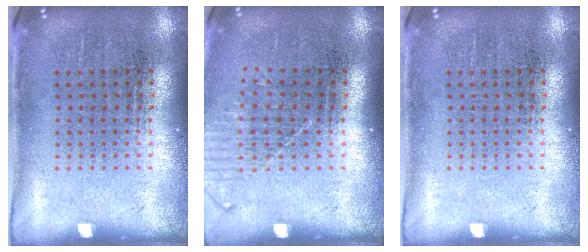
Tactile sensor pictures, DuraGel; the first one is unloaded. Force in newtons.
{"total": 1.3, "press": 1.1, "slide": 0.8}
{"total": 0.0}